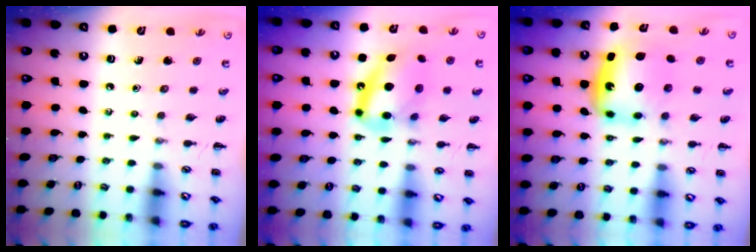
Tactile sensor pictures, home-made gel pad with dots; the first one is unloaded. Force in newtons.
{"total": 14.9, "press": 14.4, "slide": 3.6}
{"total": 6.7, "press": 6.6, "slide": 1.4}